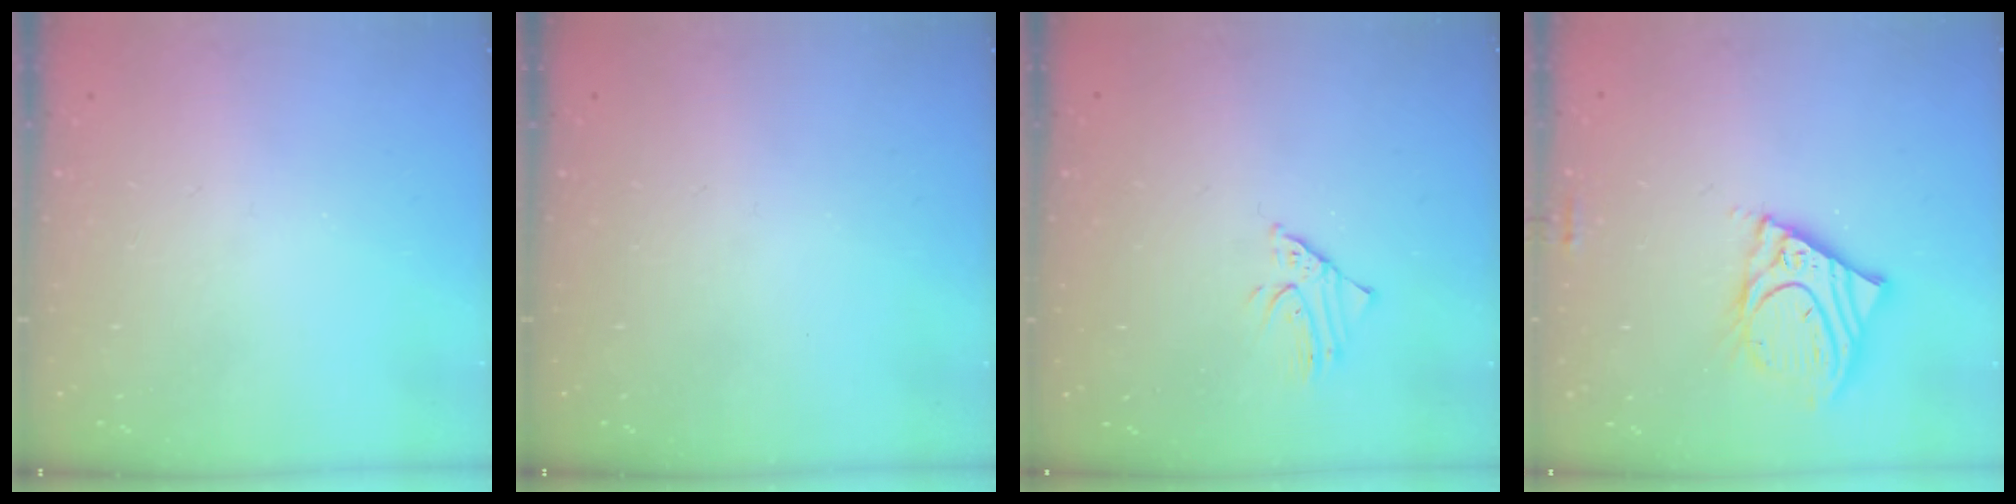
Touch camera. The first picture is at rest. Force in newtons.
{"total": 0.0}
{"total": 1.7, "press": 1.7, "slide": 0.1}
{"total": 12.9, "press": 12.7, "slide": 2.2}